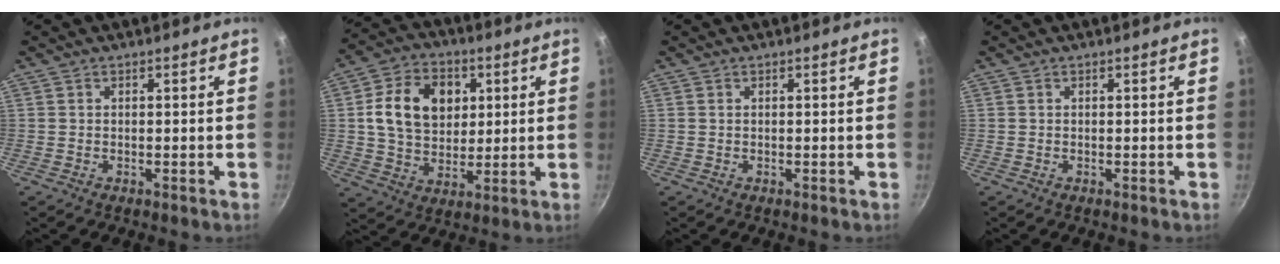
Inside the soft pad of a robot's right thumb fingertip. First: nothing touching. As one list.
[{"total": 14.5, "force": [3.2, 11.0, 9.0], "torque": [-0.130, 0.003, 0.049]}, {"total": 0.0}, {"total": 0.0}]